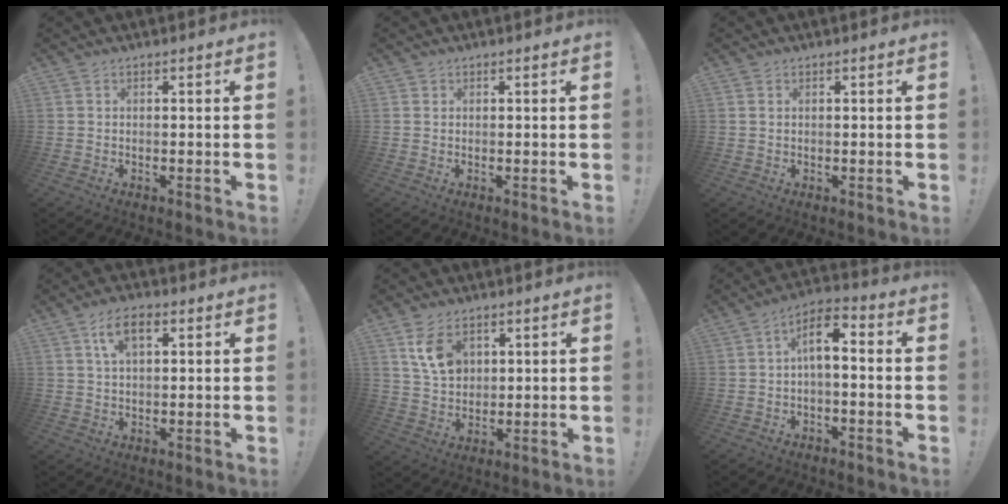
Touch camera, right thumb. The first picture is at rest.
{"total": 0.6, "force": [0.3, 0.5, -0.1], "torque": [0.009, -0.003, 0.004]}
{"total": 0.6, "force": [0.3, 0.5, 0.2], "torque": [-0.007, 0.003, 0.006]}
{"total": 7.4, "force": [2.9, 3.6, 5.7], "torque": [-0.094, 0.002, 0.050]}
{"total": 9.1, "force": [4.2, 6.2, 5.3], "torque": [-0.076, -0.013, 0.080]}
{"total": 7.9, "force": [0.1, 3.6, 7.0], "torque": [-0.115, 0.011, 0.004]}